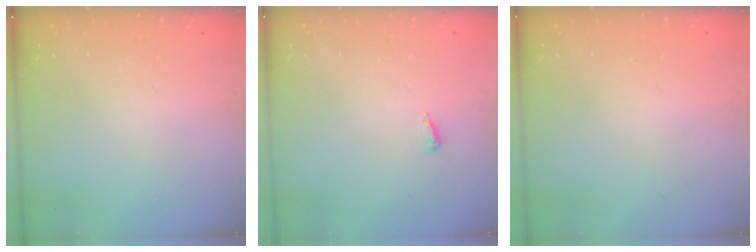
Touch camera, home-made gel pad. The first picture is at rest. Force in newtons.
{"total": 4.3, "press": 4.2, "slide": 1.0}
{"total": 1.1, "press": 0.9, "slide": 0.6}